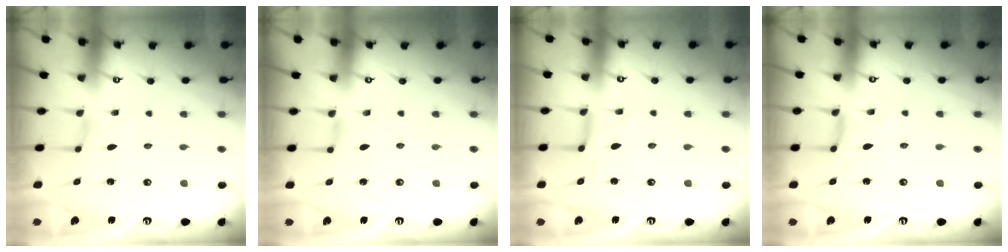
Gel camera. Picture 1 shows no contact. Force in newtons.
{"total": 1.4, "press": 1.3, "slide": 0.3}
{"total": 1.7, "press": 1.7, "slide": 0.3}
{"total": 0.0}